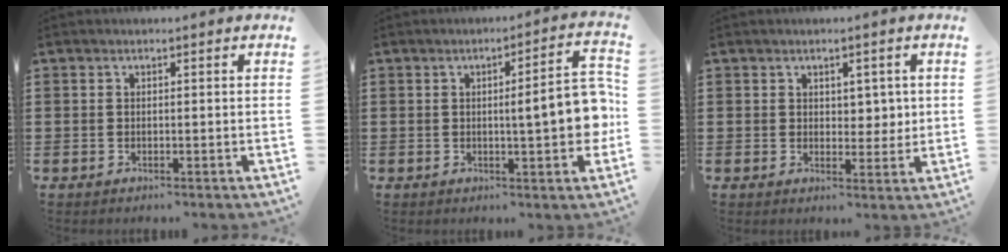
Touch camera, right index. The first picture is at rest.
{"total": 8.8, "force": [0.0, 1.5, 8.6], "torque": [-0.119, -0.012, -0.007]}
{"total": 3.2, "force": [1.3, 2.2, 1.9], "torque": [-0.017, 0.000, 0.016]}